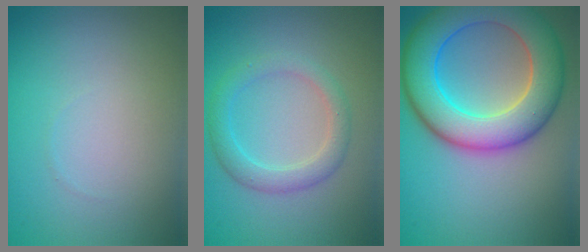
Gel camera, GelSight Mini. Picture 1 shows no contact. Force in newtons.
{"total": 2.8, "press": 2.8, "slide": 0.1}
{"total": 10.2, "press": 10.2, "slide": 0.4}